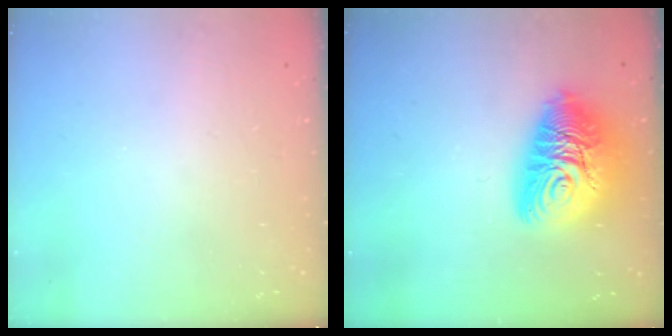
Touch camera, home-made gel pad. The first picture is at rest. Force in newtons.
{"total": 16.6, "press": 16.6, "slide": 1.5}